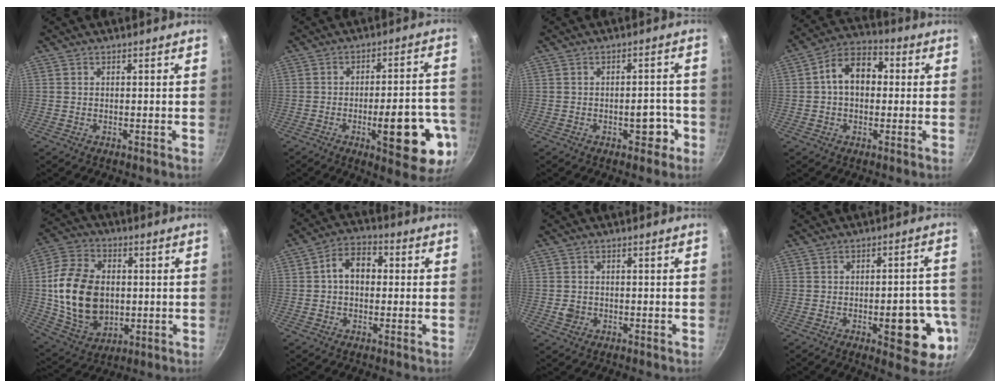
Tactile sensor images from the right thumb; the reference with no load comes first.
{"total": 16.9, "force": [-5.9, 5.6, 14.8], "torque": [-0.163, 0.023, -0.073]}
{"total": 4.7, "force": [-1.9, 2.7, 3.3], "torque": [-0.015, 0.021, -0.025]}
{"total": 10.6, "force": [1.0, 7.4, 7.5], "torque": [-0.088, 0.032, -0.002]}
{"total": 18.9, "force": [0.3, 13.6, 13.2], "torque": [-0.227, 0.005, 0.014]}
{"total": 8.0, "force": [0.7, 5.6, 5.7], "torque": [-0.064, 0.024, -0.002]}
{"total": 2.3, "force": [-0.6, 2.0, 1.0], "torque": [-0.011, 0.007, -0.008]}
{"total": 13.4, "force": [-4.2, 5.3, 11.6], "torque": [-0.107, 0.022, -0.050]}